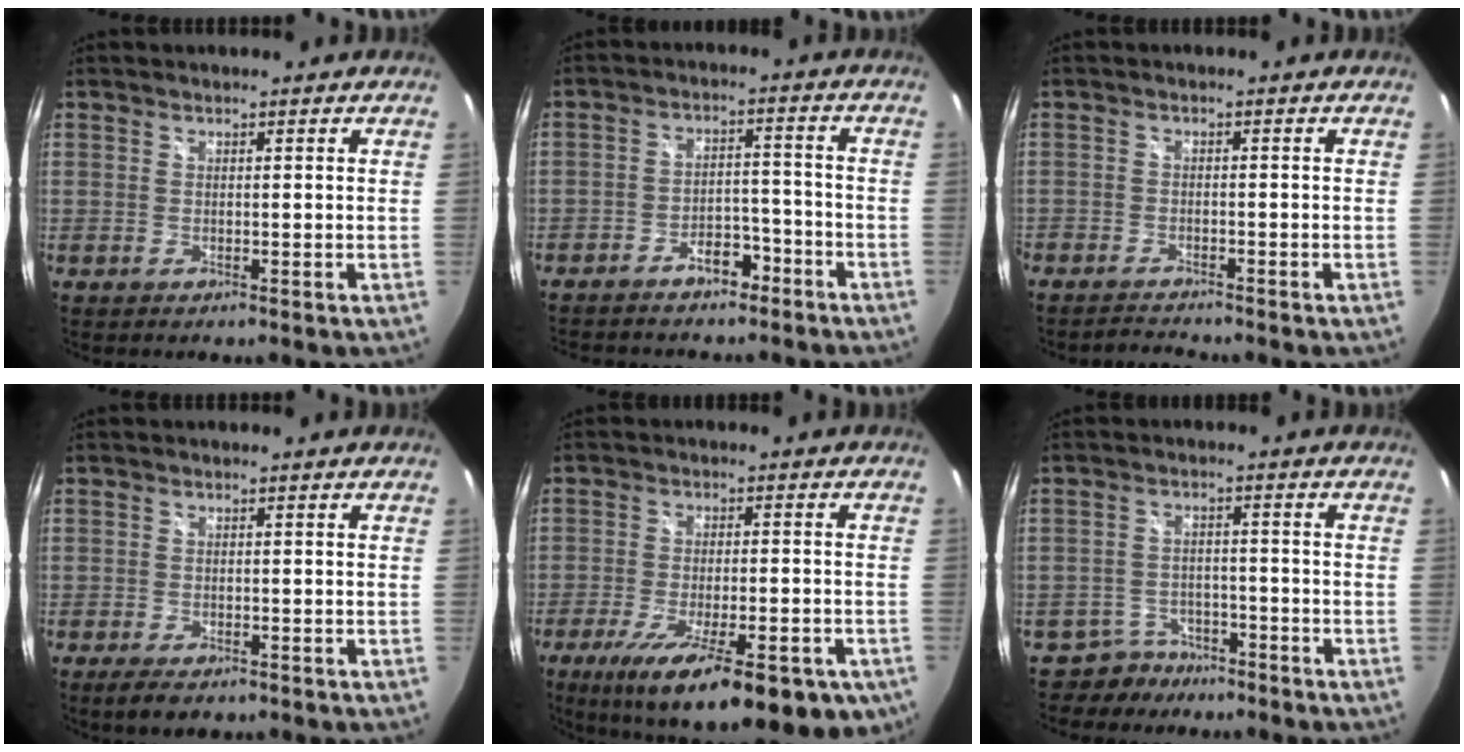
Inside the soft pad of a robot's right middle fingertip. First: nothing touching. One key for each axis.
{"total": 9.4, "fx": -7.5, "fy": 4.5, "fz": 3.6, "tx": -0.081, "ty": 0.031, "tz": -0.098}
{"total": 3.0, "fx": -2.9, "fy": 0.4, "fz": 0.2, "tx": -0.019, "ty": 0.000, "tz": -0.056}
{"total": 4.0, "fx": -2.7, "fy": 1.9, "fz": 2.2, "tx": -0.050, "ty": -0.013, "tz": -0.043}
{"total": 22.5, "fx": -13.2, "fy": 7.5, "fz": 16.6, "tx": -0.276, "ty": -0.062, "tz": -0.182}
{"total": 5.3, "fx": -4.2, "fy": 3.2, "fz": -0.2, "tx": -0.007, "ty": 0.016, "tz": -0.067}